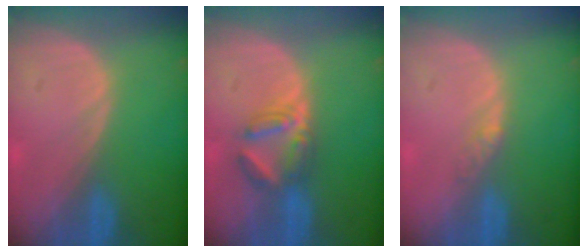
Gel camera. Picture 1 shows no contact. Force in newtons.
{"total": 5.1, "press": 5.0, "slide": 1.1}
{"total": 1.8, "press": 1.6, "slide": 1.0}